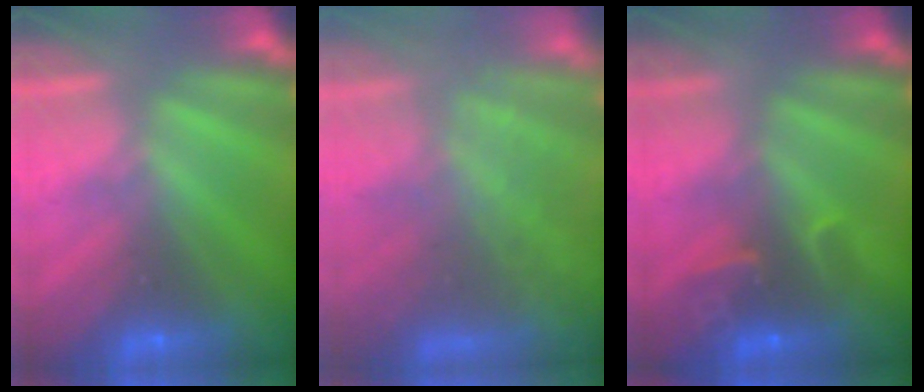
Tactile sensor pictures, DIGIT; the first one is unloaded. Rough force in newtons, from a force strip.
{"total": 14.6}
{"total": 3.4}